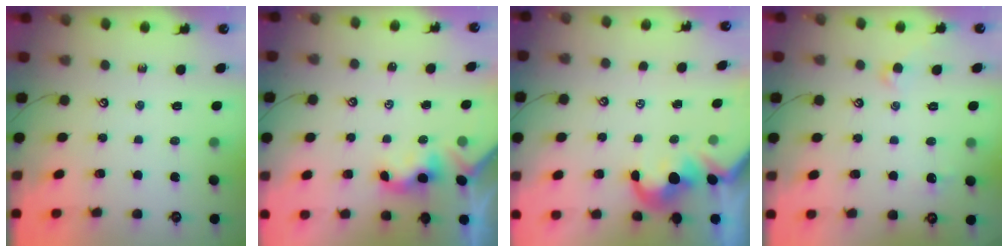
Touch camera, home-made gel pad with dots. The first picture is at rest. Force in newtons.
{"total": 0.0}
{"total": 2.0, "press": 1.8, "slide": 0.9}
{"total": 1.1, "press": 0.9, "slide": 0.5}